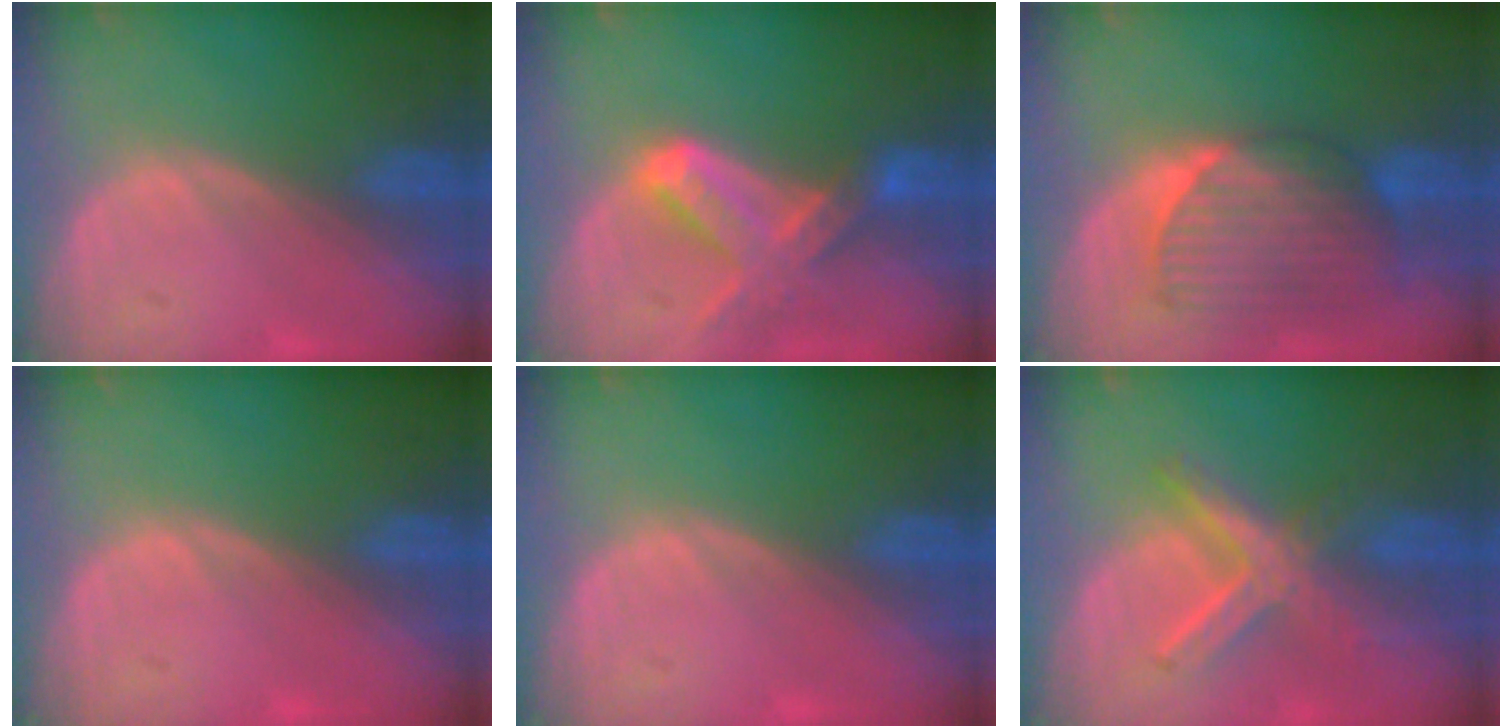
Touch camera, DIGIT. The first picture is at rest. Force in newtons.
{"total": 7.4, "press": 6.7, "slide": 3.2}
{"total": 9.0, "press": 8.4, "slide": 3.3}
{"total": 0.0}
{"total": 0.0}
{"total": 7.4, "press": 6.4, "slide": 3.7}